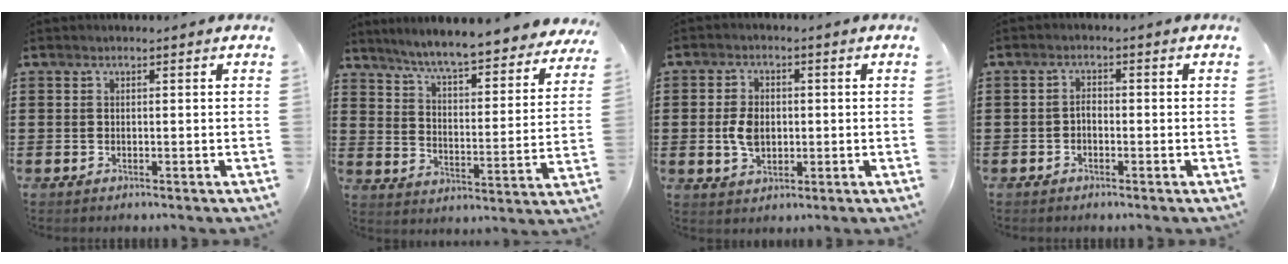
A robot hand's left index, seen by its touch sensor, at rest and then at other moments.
{"total": 6.1, "force": [5.7, -0.7, 2.1], "torque": [-0.066, -0.045, 0.092]}
{"total": 4.7, "force": [-0.2, 3.2, 3.5], "torque": [-0.085, 0.005, -0.008]}
{"total": 1.5, "force": [-0.9, 0.9, 0.9], "torque": [-0.021, 0.005, -0.019]}